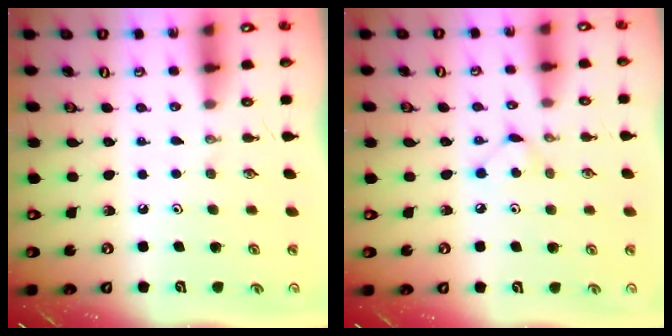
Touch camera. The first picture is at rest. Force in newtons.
{"total": 5.1, "press": 5.1, "slide": 0.4}